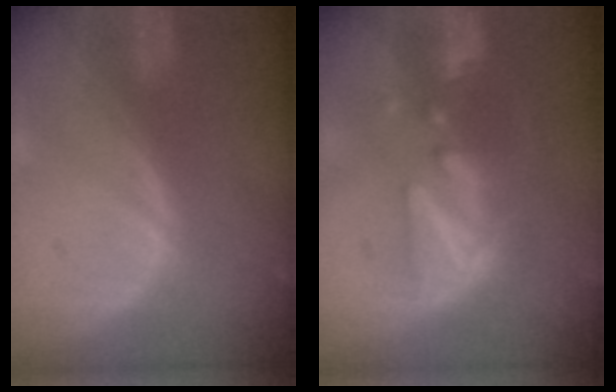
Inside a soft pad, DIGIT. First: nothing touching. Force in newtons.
{"total": 8.1, "press": 7.5, "slide": 3.2}